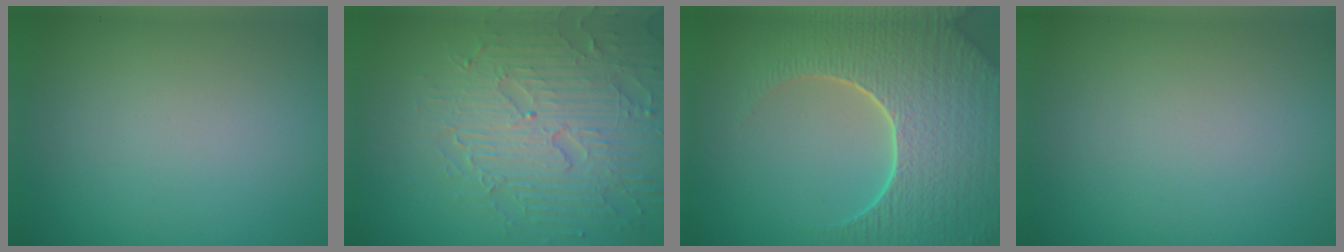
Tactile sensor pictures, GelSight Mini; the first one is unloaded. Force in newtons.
{"total": 6.7, "press": 5.5, "slide": 3.8}
{"total": 9.2, "press": 6.6, "slide": 6.4}
{"total": 0.0}